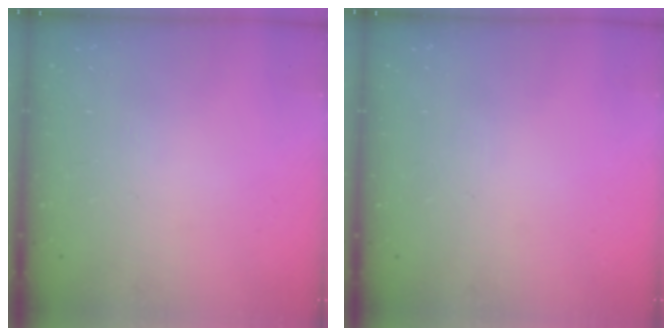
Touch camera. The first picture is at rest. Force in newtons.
{"total": 0.0}